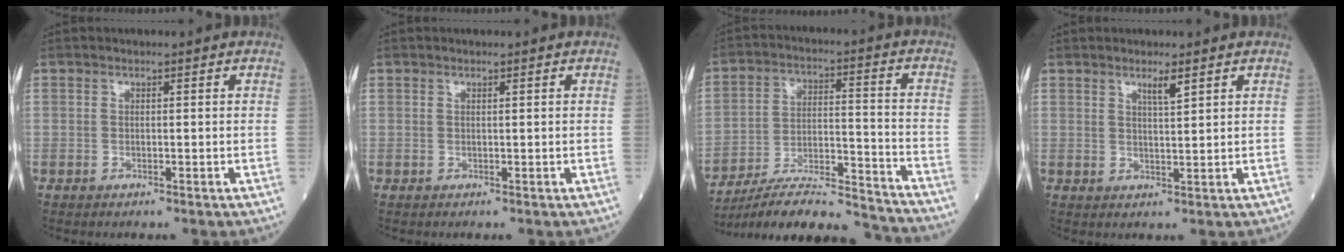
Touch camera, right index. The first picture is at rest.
{"total": 0.0}
{"total": 17.5, "force": [-16.5, 0.8, 5.8], "torque": [-0.111, 0.012, -0.264]}
{"total": 2.4, "force": [1.6, 0.0, 1.8], "torque": [-0.034, -0.003, 0.029]}